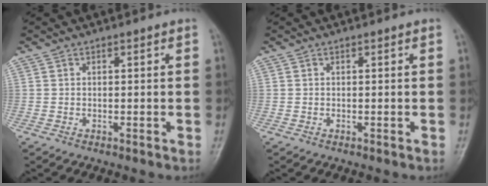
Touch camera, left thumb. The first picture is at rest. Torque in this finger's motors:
{"motor_torque": [-0.02, 0.02, -0.01, -0.01, 0.00]}